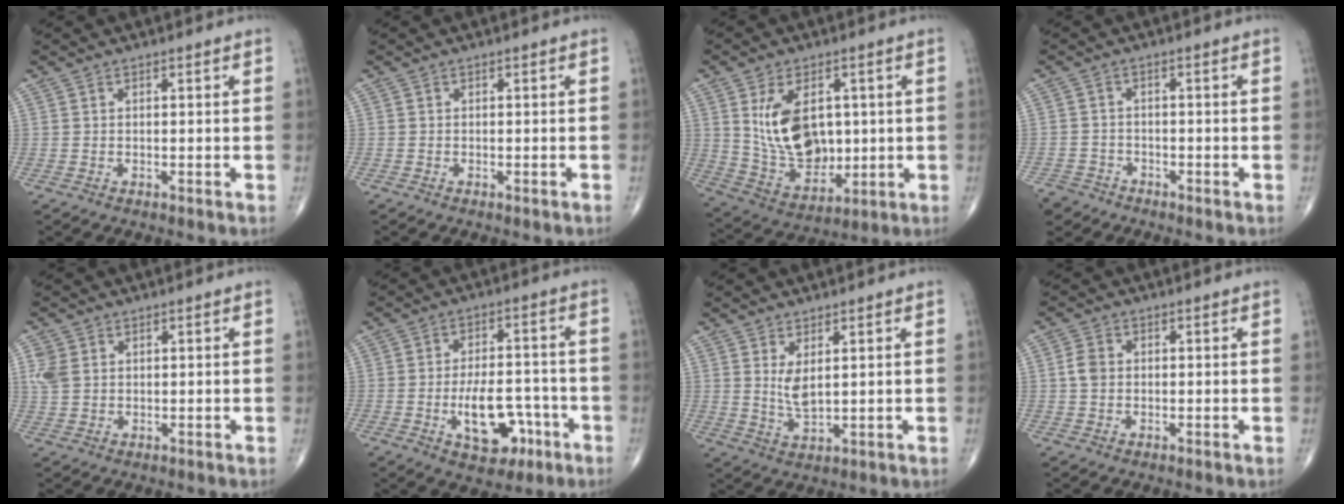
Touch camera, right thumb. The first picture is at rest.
{"total": 0.0}
{"total": 14.3, "force": [2.6, 9.4, 10.5], "torque": [-0.152, -0.016, 0.066]}
{"total": 4.6, "force": [-3.4, 3.1, 0.2], "torque": [-0.005, 0.010, -0.065]}
{"total": 3.8, "force": [1.2, 2.8, 2.2], "torque": [-0.044, 0.001, 0.028]}
{"total": 11.2, "force": [-4.2, 6.2, 8.3], "torque": [-0.109, 0.030, -0.057]}
{"total": 4.5, "force": [1.5, 1.8, 3.8], "torque": [-0.069, -0.019, 0.037]}
{"total": 2.9, "force": [0.1, 2.3, 1.8], "torque": [-0.034, 0.005, -0.001]}